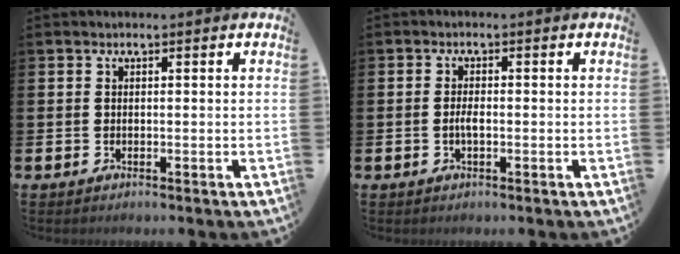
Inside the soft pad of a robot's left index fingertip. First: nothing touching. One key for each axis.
{"total": 1.7, "fx": -0.4, "fy": 0.6, "fz": 1.5, "tx": -0.024, "ty": -0.001, "tz": -0.008}